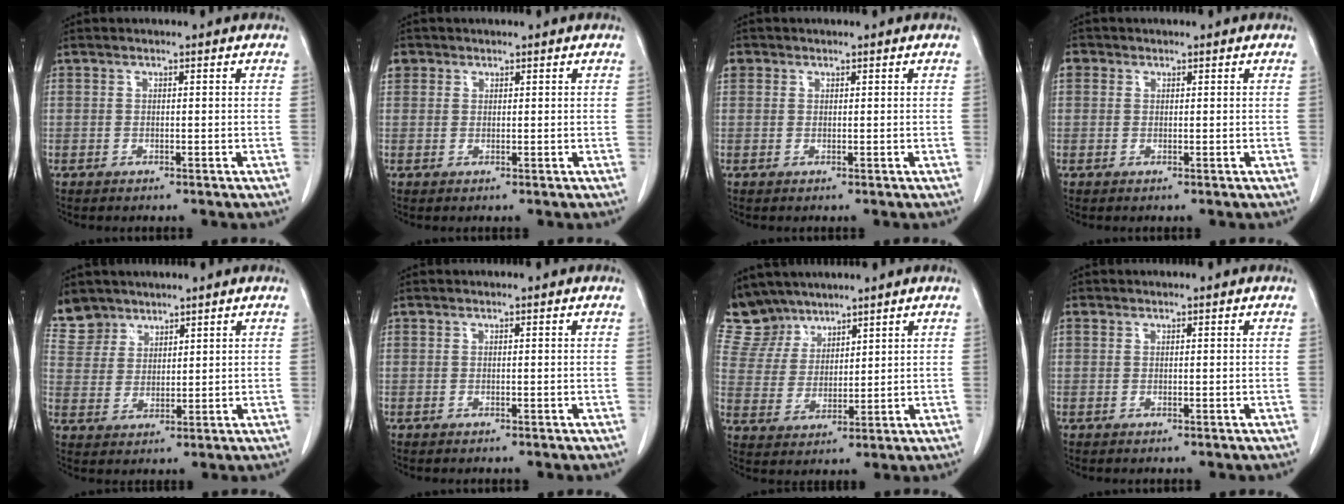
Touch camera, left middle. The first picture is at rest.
{"total": 2.4, "force": [1.2, 2.0, 0.4], "torque": [-0.003, 0.013, 0.023]}
{"total": 1.8, "force": [0.8, 1.5, 0.3], "torque": [-0.003, 0.014, 0.015]}
{"total": 1.7, "force": [0.8, 1.5, 0.4], "torque": [-0.004, 0.012, 0.011]}
{"total": 6.3, "force": [5.2, 3.5, 0.2], "torque": [-0.002, 0.003, 0.111]}
{"total": 0.0}
{"total": 8.5, "force": [7.5, 4.0, 0.3], "torque": [-0.011, 0.009, 0.160]}
{"total": 0.6, "force": [0.3, 0.5, 0.1], "torque": [-0.001, 0.009, 0.006]}